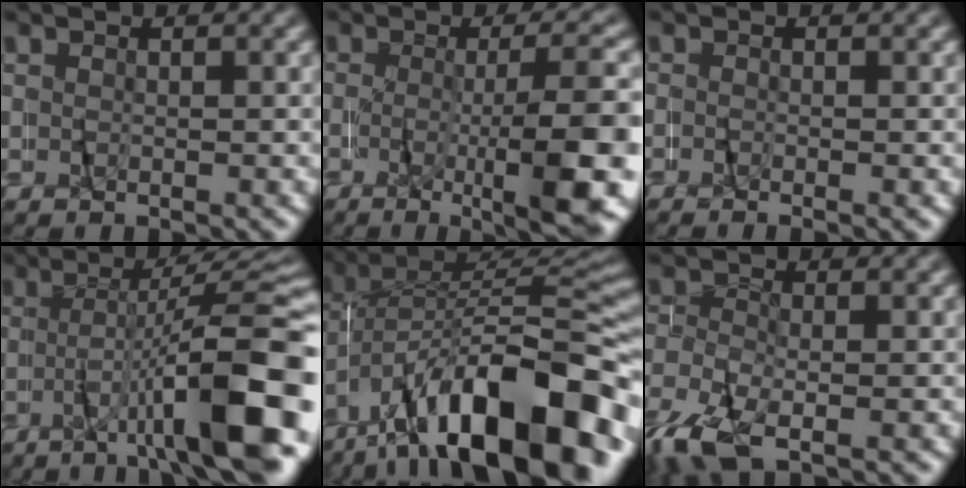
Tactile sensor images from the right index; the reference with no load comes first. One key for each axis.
{"total": 8.0, "fx": -2.7, "fy": 0.5, "fz": 7.5, "tx": -0.078, "ty": 0.004, "tz": -0.042}
{"total": 1.1, "fx": -1.0, "fy": -0.6, "fz": -0.1, "tx": -0.001, "ty": 0.002, "tz": -0.021}
{"total": 11.1, "fx": -3.6, "fy": 2.0, "fz": 10.3, "tx": -0.136, "ty": 0.001, "tz": -0.047}
{"total": 15.2, "fx": -6.3, "fy": 6.9, "fz": 11.9, "tx": -0.188, "ty": -0.008, "tz": -0.081}
{"total": 5.4, "fx": -4.7, "fy": 1.9, "fz": 1.9, "tx": -0.059, "ty": -0.015, "tz": -0.070}